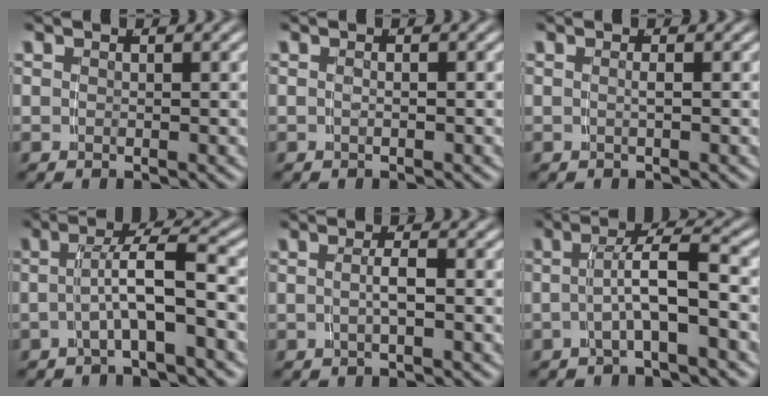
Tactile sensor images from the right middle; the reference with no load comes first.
{"total": 0.6, "force": [-0.4, -0.5, 0.2], "torque": [-0.003, -0.001, -0.003]}
{"total": 0.8, "force": [-0.3, -0.5, 0.4], "torque": [-0.013, -0.004, -0.002]}
{"total": 4.0, "force": [-1.8, 0.2, 3.5], "torque": [-0.057, 0.009, -0.030]}
{"total": 1.8, "force": [-0.7, -0.3, 1.6], "torque": [-0.027, -0.003, -0.007]}
{"total": 3.8, "force": [-1.8, 0.2, 3.4], "torque": [-0.054, 0.009, -0.030]}